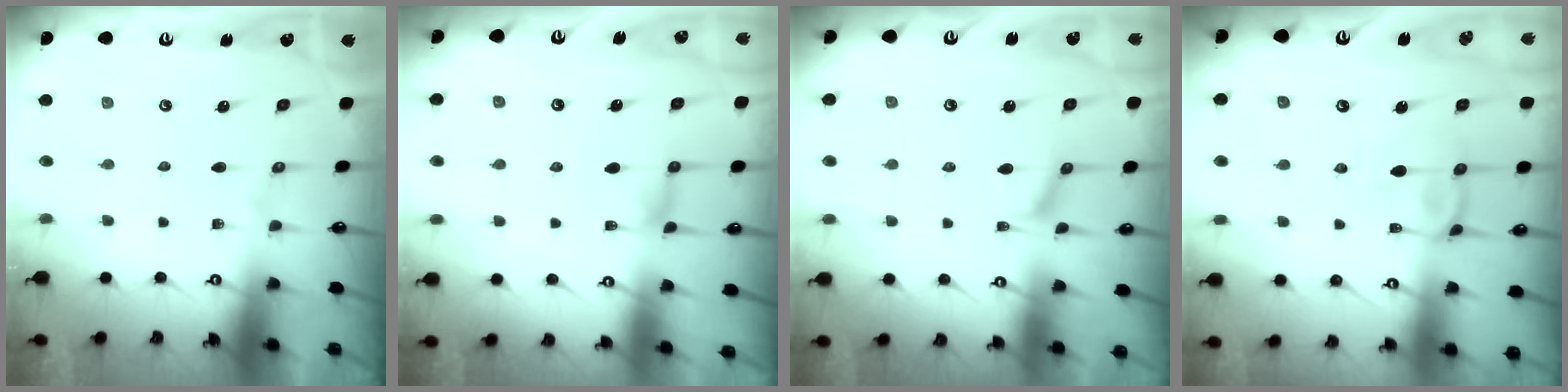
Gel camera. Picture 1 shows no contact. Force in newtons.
{"total": 2.2, "press": 2.2, "slide": 0.4}
{"total": 1.9, "press": 1.9, "slide": 0.6}
{"total": 2.8, "press": 2.7, "slide": 0.7}